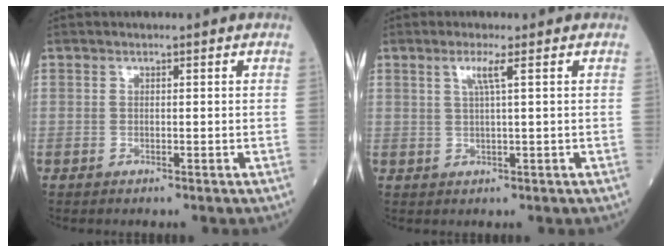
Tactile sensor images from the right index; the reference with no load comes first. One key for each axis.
{"total": 2.5, "fx": 1.0, "fy": -0.5, "fz": 2.3, "tx": -0.049, "ty": 0.000, "tz": 0.021}